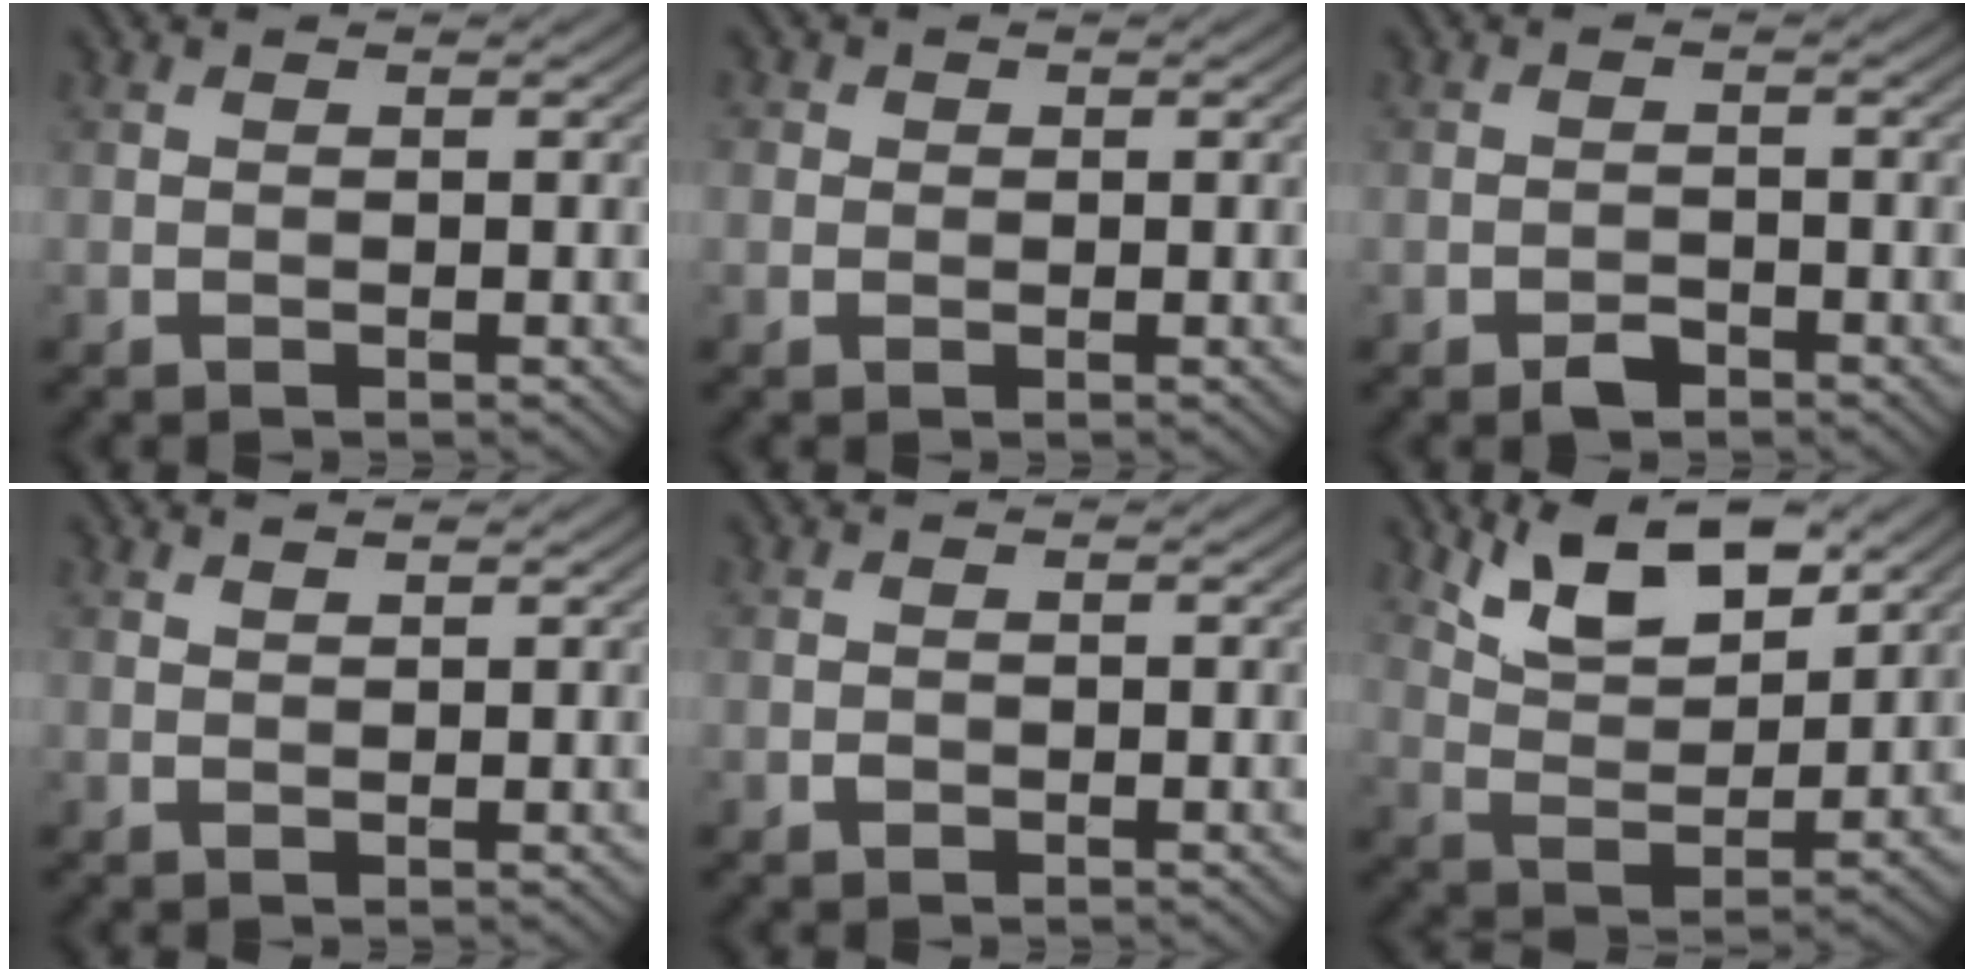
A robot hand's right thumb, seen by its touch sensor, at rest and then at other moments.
{"total": 1.6, "force": [0.4, 1.5, 0.4], "torque": [-0.008, -0.001, 0.000]}
{"total": 1.8, "force": [-1.4, 0.8, 0.9], "torque": [-0.012, 0.002, -0.027]}
{"total": 0.9, "force": [0.8, -0.1, 0.4], "torque": [-0.012, 0.003, 0.017]}
{"total": 0.5, "force": [-0.2, 0.5, 0.2], "torque": [-0.001, -0.004, -0.005]}
{"total": 9.6, "force": [6.7, 3.3, 6.0], "torque": [-0.126, 0.003, 0.126]}